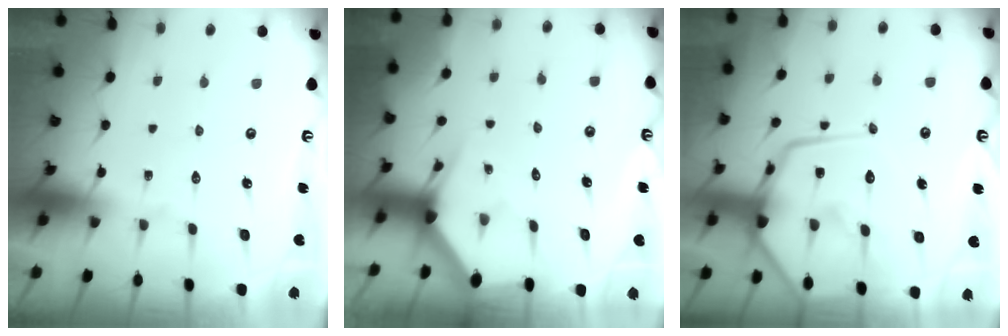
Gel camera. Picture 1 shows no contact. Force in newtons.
{"total": 3.0, "press": 3.0, "slide": 0.1}
{"total": 19.7, "press": 19.7, "slide": 1.7}